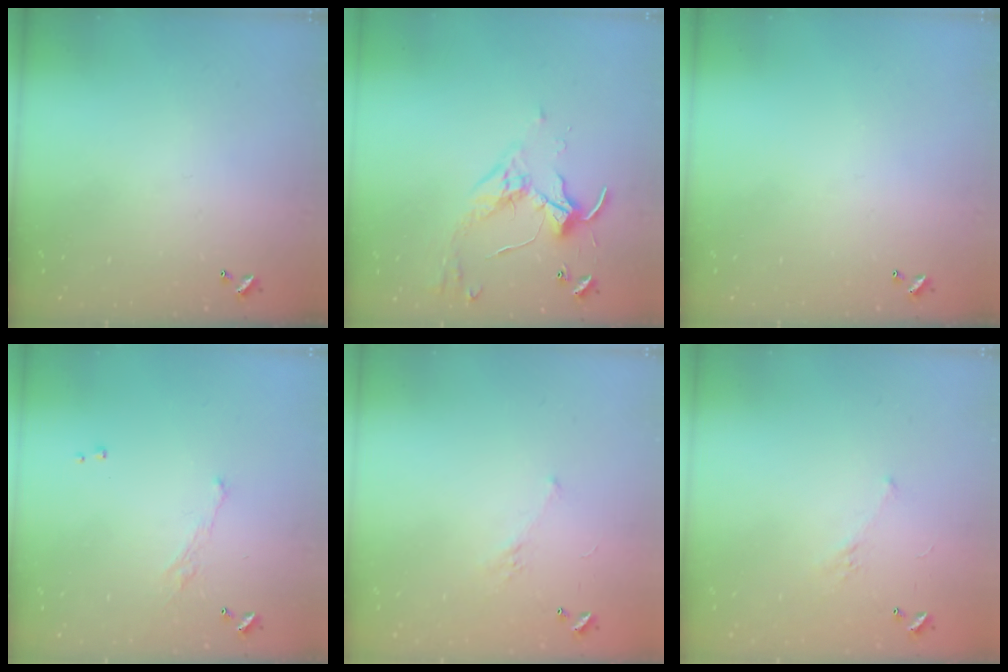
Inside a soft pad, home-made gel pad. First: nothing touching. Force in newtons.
{"total": 3.5, "press": 3.4, "slide": 0.8}
{"total": 0.0}
{"total": 1.9, "press": 1.7, "slide": 0.8}
{"total": 2.8, "press": 2.6, "slide": 1.1}
{"total": 2.8, "press": 2.6, "slide": 1.1}